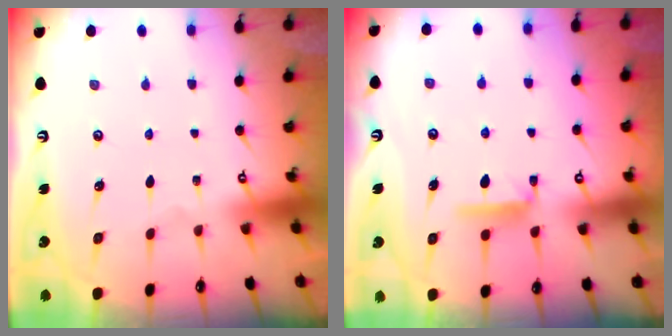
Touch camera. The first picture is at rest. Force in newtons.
{"total": 6.5, "press": 6.5, "slide": 0.7}